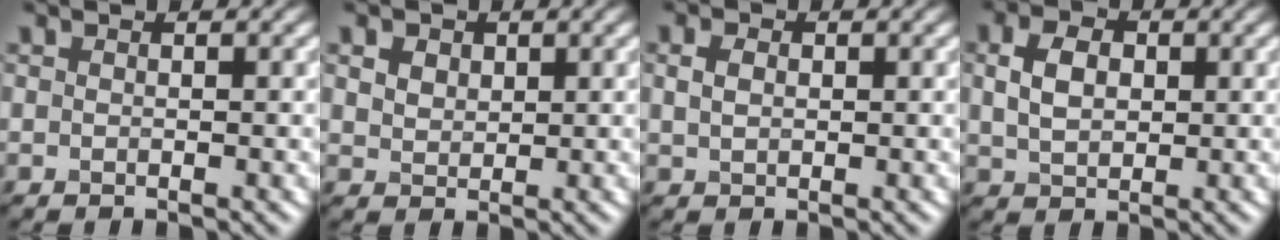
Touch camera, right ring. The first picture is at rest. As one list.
[{"total": 3.4, "force": [1.9, 2.3, 1.7], "torque": [-0.045, 0.013, 0.029]}, {"total": 1.7, "force": [0.4, 1.2, 1.1], "torque": [-0.023, 0.002, 0.007]}, {"total": 3.8, "force": [0.8, 2.7, 2.6], "torque": [-0.056, 0.005, 0.013]}]